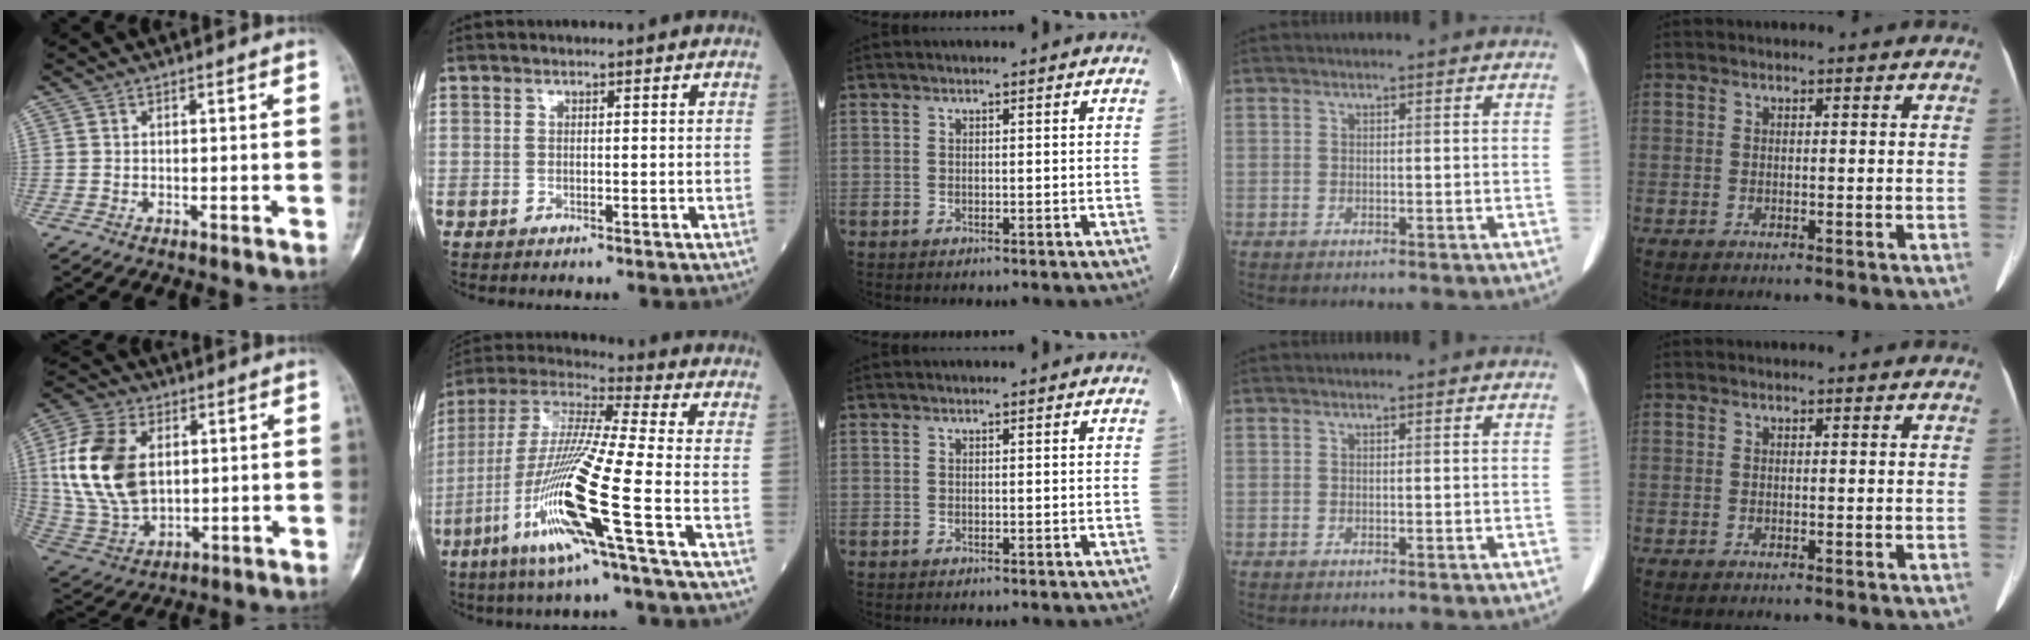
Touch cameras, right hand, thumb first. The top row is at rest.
{"thumb": {"total": 17.5, "force": [3.2, 11.2, 13.1], "torque": [-0.260, -0.006, 0.071]}, "index": {"total": 17.5, "force": [-6.9, -0.9, 16.0], "torque": [-0.336, -0.025, -0.141]}}